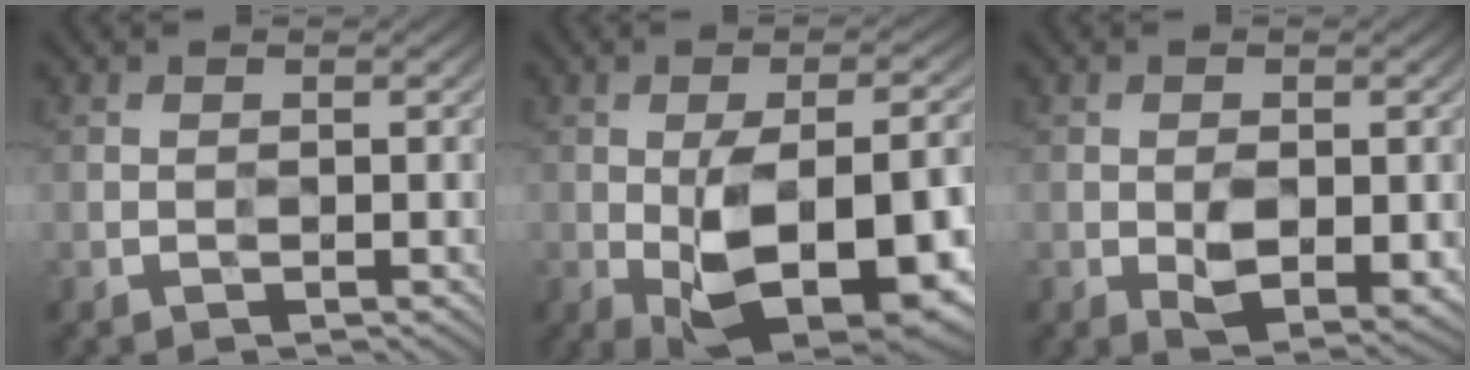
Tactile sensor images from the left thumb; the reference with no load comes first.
{"total": 13.9, "force": [-3.8, 6.4, 11.8], "torque": [-0.190, -0.016, -0.047]}
{"total": 4.4, "force": [-1.0, 2.4, 3.5], "torque": [-0.057, -0.013, -0.007]}